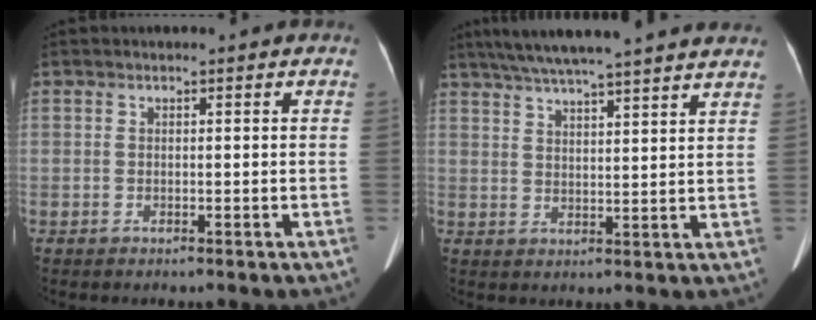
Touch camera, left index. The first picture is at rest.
{"total": 20.4, "force": [17.8, 0.9, 10.0], "torque": [-0.167, 0.029, 0.241]}